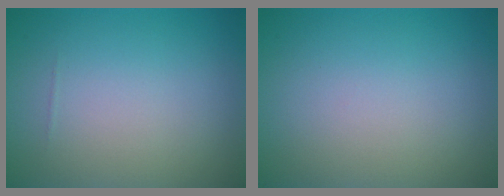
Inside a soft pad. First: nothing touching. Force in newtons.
{"total": 0.0}